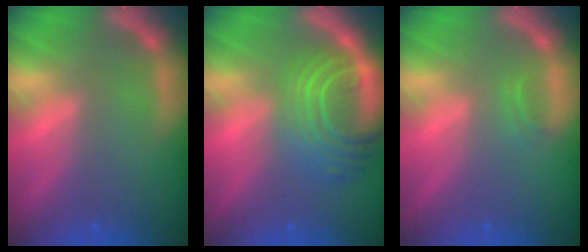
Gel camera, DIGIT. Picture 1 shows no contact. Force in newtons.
{"total": 9.5}
{"total": 0.9}